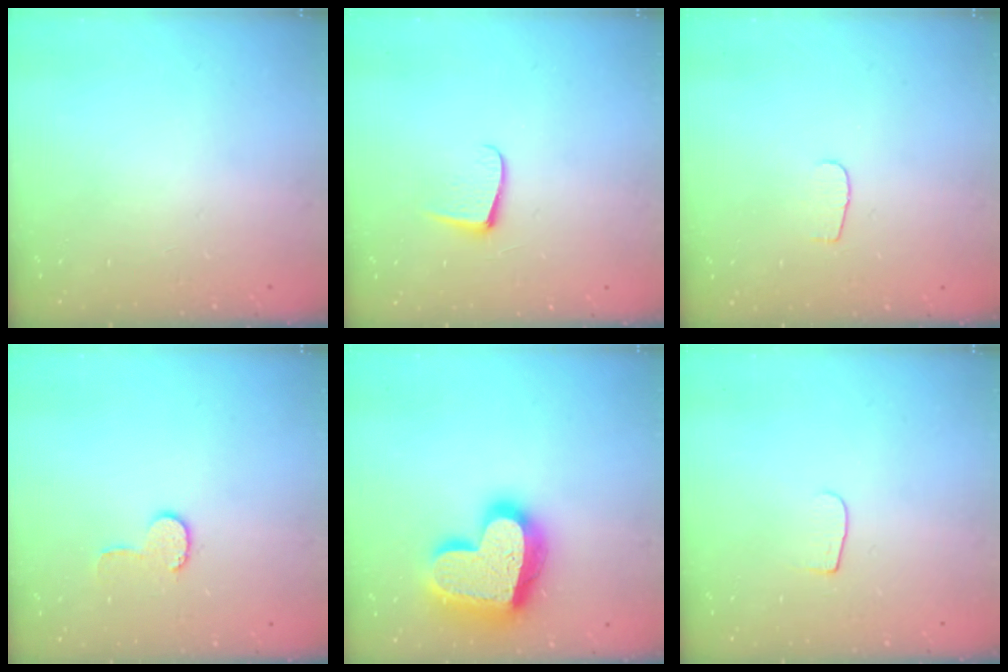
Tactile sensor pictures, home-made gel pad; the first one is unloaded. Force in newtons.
{"total": 5.9, "press": 5.8, "slide": 0.5}
{"total": 3.8, "press": 3.7, "slide": 0.4}
{"total": 6.4, "press": 6.4, "slide": 0.6}
{"total": 24.6, "press": 24.5, "slide": 1.9}
{"total": 3.8, "press": 3.8, "slide": 0.5}